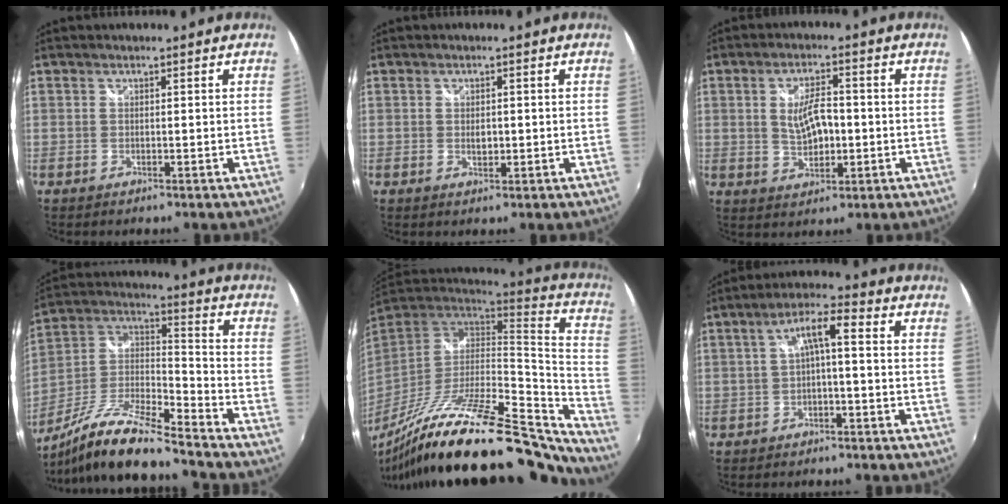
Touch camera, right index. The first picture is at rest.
{"total": 1.7, "force": [-0.1, 1.1, 1.3], "torque": [-0.021, 0.000, 0.000]}
{"total": 6.9, "force": [-0.1, 3.3, 6.0], "torque": [-0.111, 0.002, 0.006]}
{"total": 17.1, "force": [-13.2, 2.5, 10.5], "torque": [-0.209, -0.010, -0.254]}
{"total": 32.7, "force": [-26.2, 7.3, 18.1], "torque": [-0.263, -0.046, -0.417]}
{"total": 5.7, "force": [-0.5, 1.2, 5.5], "torque": [-0.109, 0.016, -0.005]}